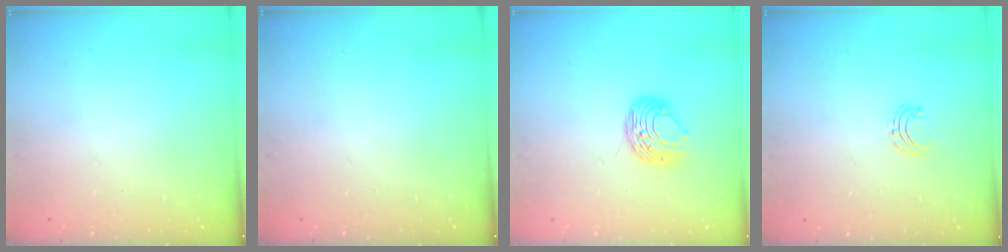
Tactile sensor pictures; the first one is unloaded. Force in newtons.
{"total": 0.0}
{"total": 8.9, "press": 8.9, "slide": 0.7}
{"total": 4.2, "press": 4.2, "slide": 0.4}